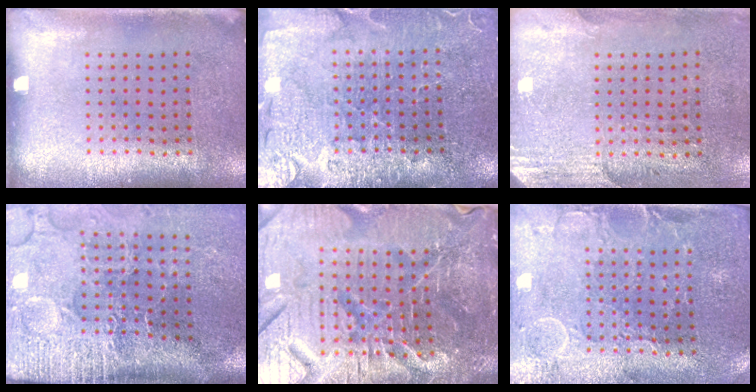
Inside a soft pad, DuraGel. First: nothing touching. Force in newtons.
{"total": 3.7, "press": 3.5, "slide": 1.1}
{"total": 2.7, "press": 2.3, "slide": 1.4}
{"total": 5.0, "press": 4.0, "slide": 3.0}
{"total": 7.1, "press": 6.3, "slide": 3.2}
{"total": 0.6, "press": 0.3, "slide": 0.5}